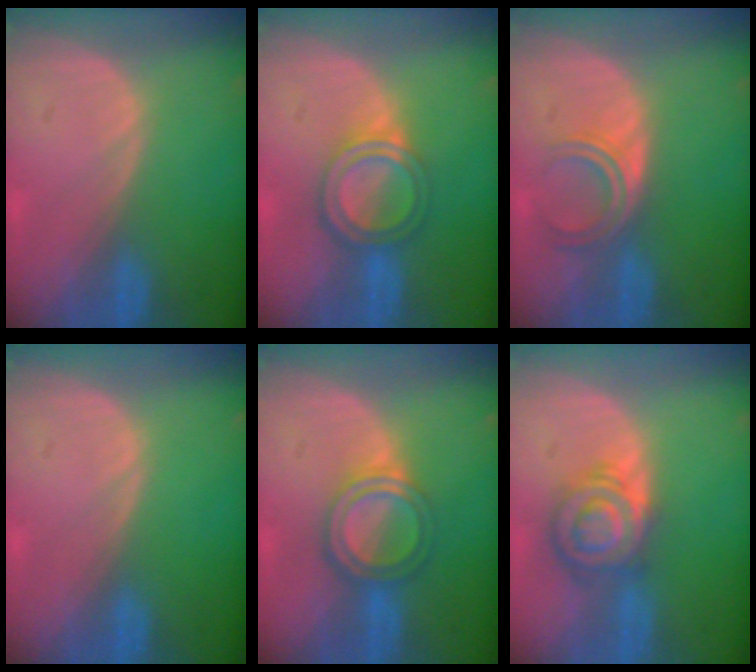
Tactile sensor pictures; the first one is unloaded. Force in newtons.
{"total": 6.2, "press": 5.3, "slide": 3.1}
{"total": 4.8, "press": 4.0, "slide": 2.6}
{"total": 0.0}
{"total": 6.0, "press": 5.5, "slide": 2.4}
{"total": 7.0, "press": 7.0, "slide": 0.2}